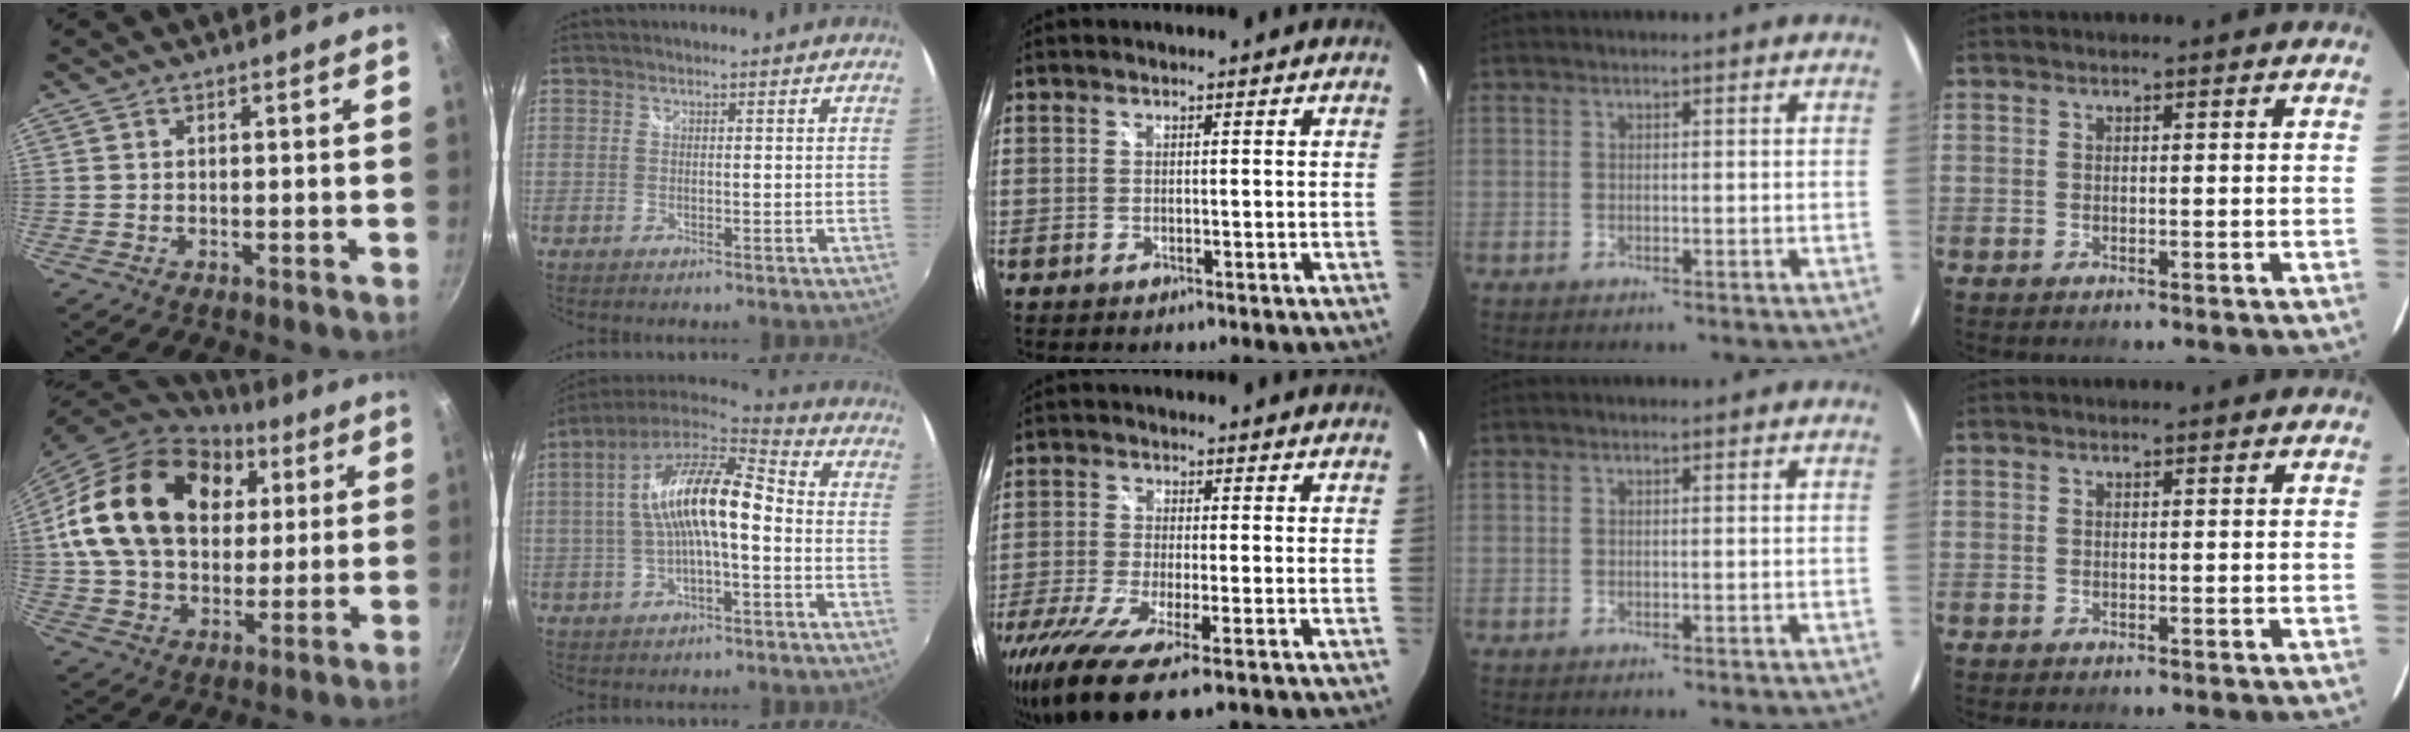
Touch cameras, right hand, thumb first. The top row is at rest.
{"thumb": {"total": 25.2, "force": [6.7, 18.2, 16.0], "torque": [-0.260, 0.008, 0.115]}, "index": {"total": 15.1, "force": [-0.5, 4.7, 14.3], "torque": [-0.261, 0.023, -0.016]}, "middle": {"total": 12.7, "force": [-8.2, 2.1, 9.4], "torque": [-0.205, -0.056, -0.149]}}